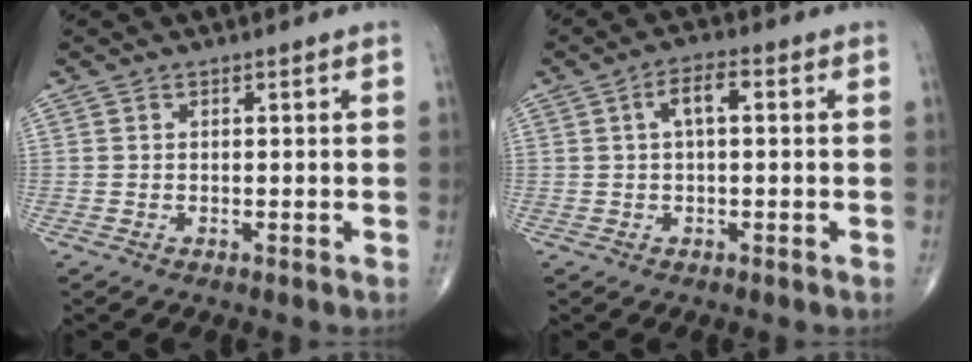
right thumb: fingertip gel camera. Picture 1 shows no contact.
{"total": 4.3, "force": [0.8, 1.7, 3.8], "torque": [-0.066, 0.015, 0.009]}